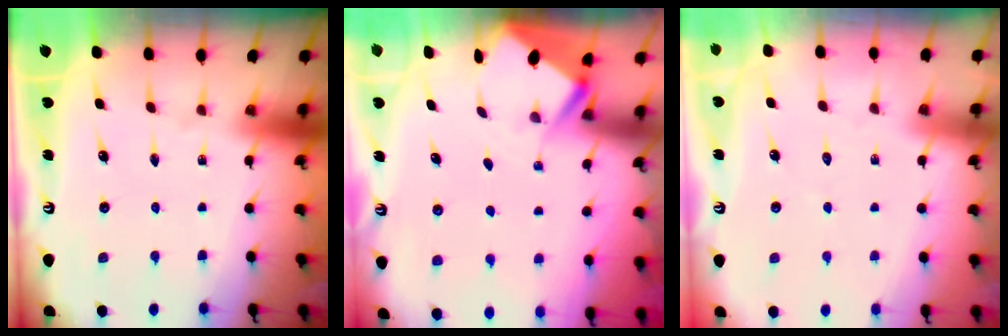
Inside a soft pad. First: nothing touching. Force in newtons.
{"total": 3.0, "press": 3.0, "slide": 0.4}
{"total": 2.8, "press": 2.8, "slide": 0.3}